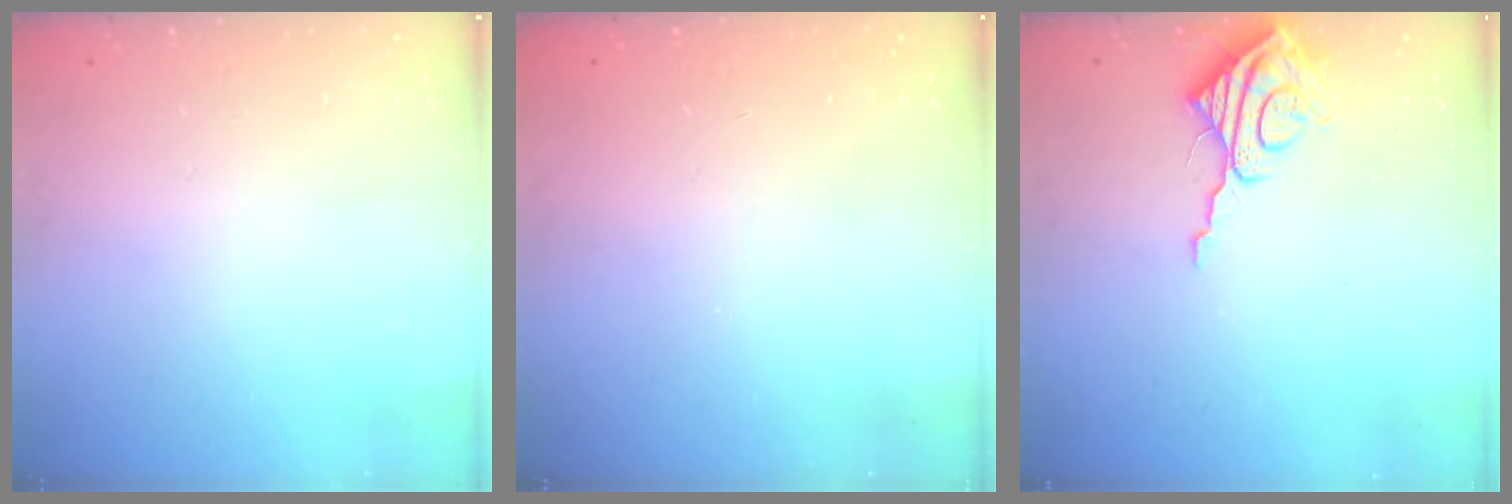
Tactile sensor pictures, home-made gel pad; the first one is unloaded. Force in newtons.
{"total": 0.0}
{"total": 9.2, "press": 9.2, "slide": 0.3}